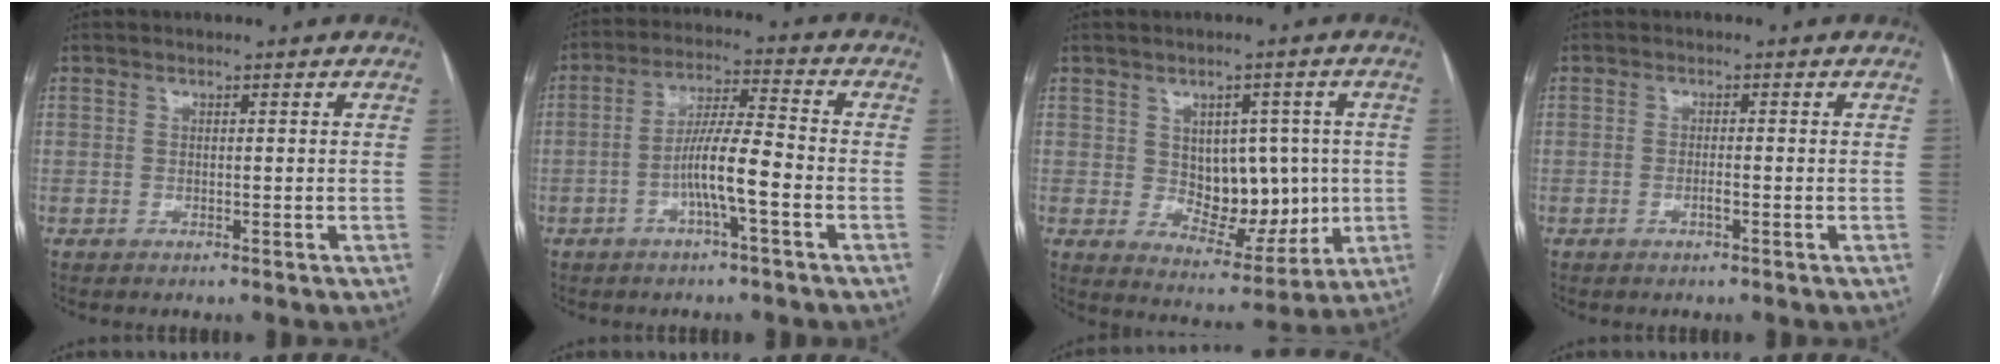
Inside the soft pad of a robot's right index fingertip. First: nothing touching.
{"total": 8.1, "force": [-2.8, 0.5, 7.6], "torque": [-0.144, 0.012, -0.052]}
{"total": 9.9, "force": [0.6, 6.4, 7.5], "torque": [-0.100, 0.007, 0.027]}
{"total": 1.3, "force": [-0.6, 0.1, 1.2], "torque": [-0.023, 0.001, -0.011]}